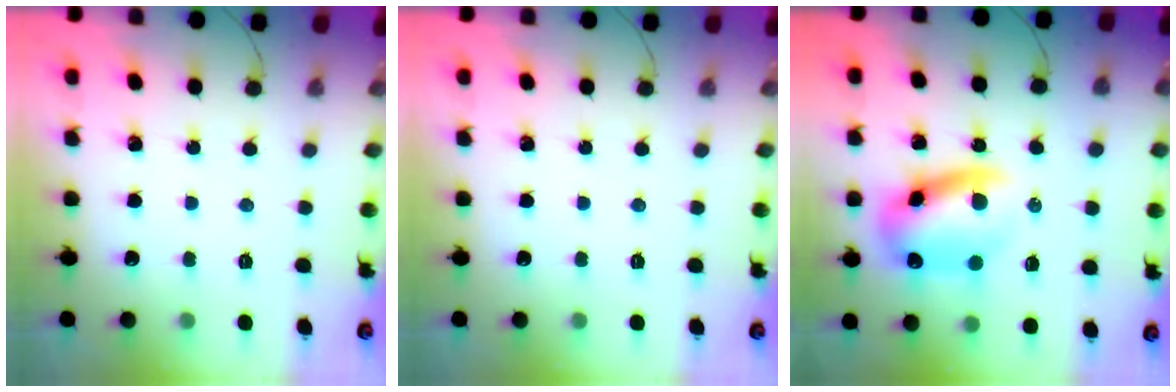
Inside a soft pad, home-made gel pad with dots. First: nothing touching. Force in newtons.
{"total": 0.0}
{"total": 12.3, "press": 11.9, "slide": 3.3}